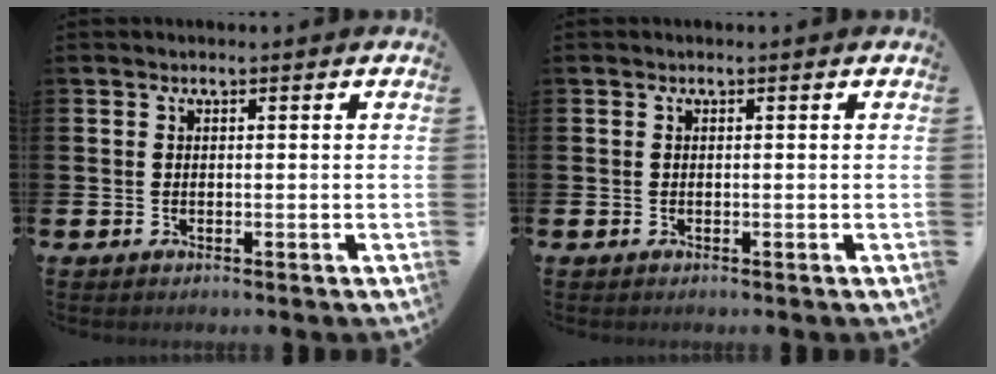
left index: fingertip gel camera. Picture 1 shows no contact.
{"total": 0.0}